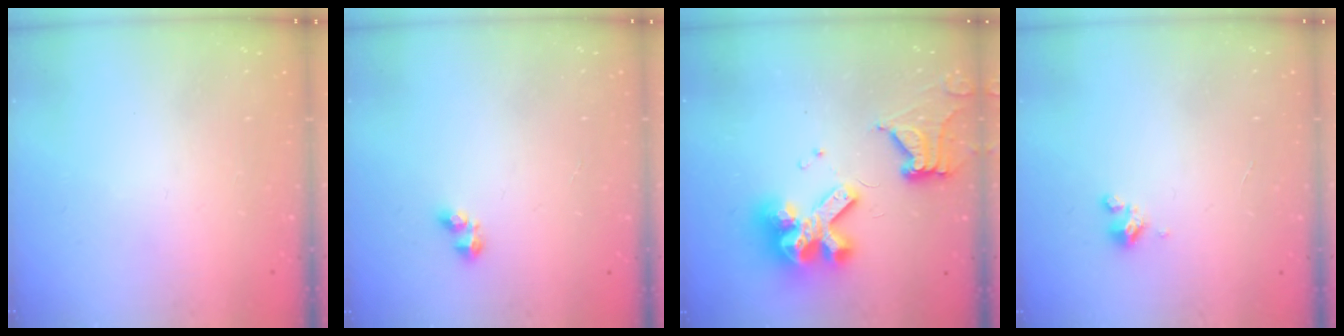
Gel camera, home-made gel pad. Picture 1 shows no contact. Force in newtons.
{"total": 2.5, "press": 2.5, "slide": 0.5}
{"total": 17.8, "press": 17.7, "slide": 1.8}
{"total": 1.2, "press": 1.2, "slide": 0.2}